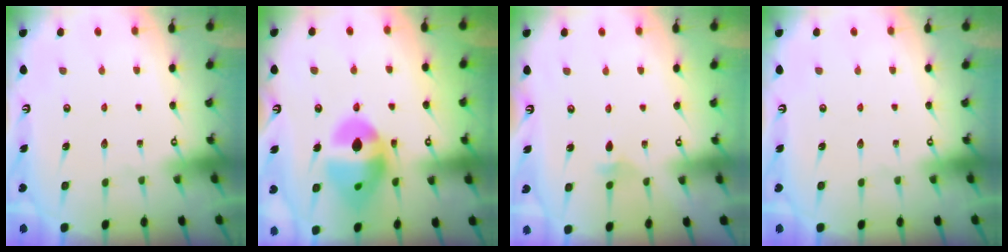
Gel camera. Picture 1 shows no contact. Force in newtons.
{"total": 15.6, "press": 15.5, "slide": 1.6}
{"total": 3.0, "press": 2.9, "slide": 0.7}
{"total": 0.0}